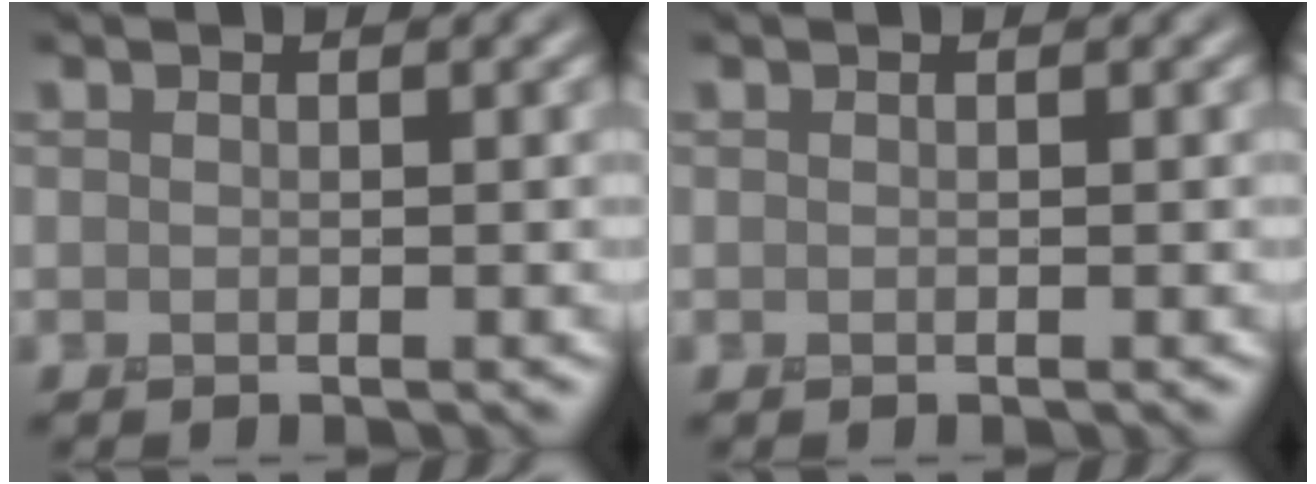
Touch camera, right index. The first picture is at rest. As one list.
[{"total": 0.0}]